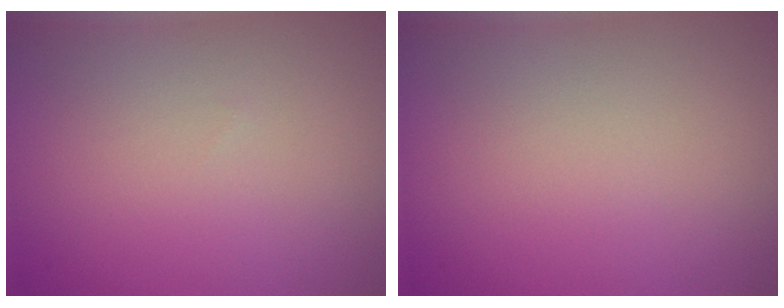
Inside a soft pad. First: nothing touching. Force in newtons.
{"total": 0.0}